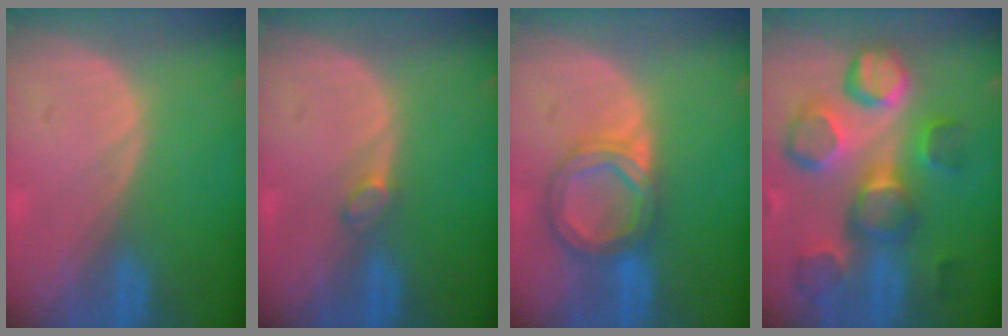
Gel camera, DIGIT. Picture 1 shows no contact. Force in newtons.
{"total": 1.4, "press": 1.4, "slide": 0.2}
{"total": 6.8, "press": 6.2, "slide": 2.7}
{"total": 12.2, "press": 11.0, "slide": 5.4}